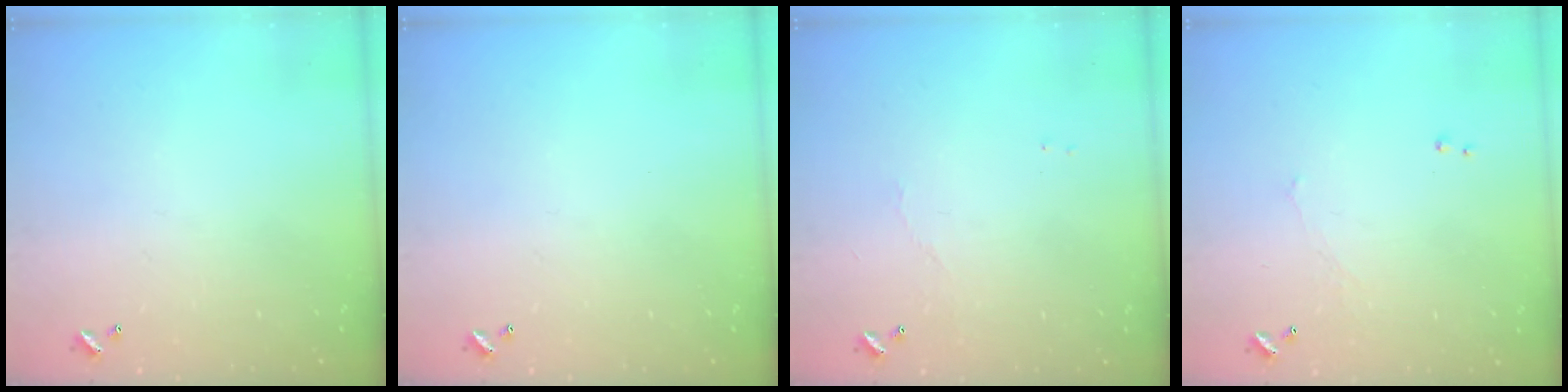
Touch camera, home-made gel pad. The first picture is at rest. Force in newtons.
{"total": 0.0}
{"total": 1.8, "press": 1.8, "slide": 0.4}
{"total": 0.9, "press": 0.7, "slide": 0.5}